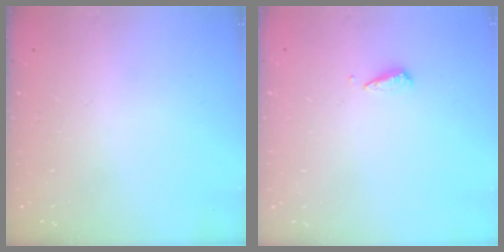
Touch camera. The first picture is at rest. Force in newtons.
{"total": 3.1, "press": 3.1, "slide": 0.3}